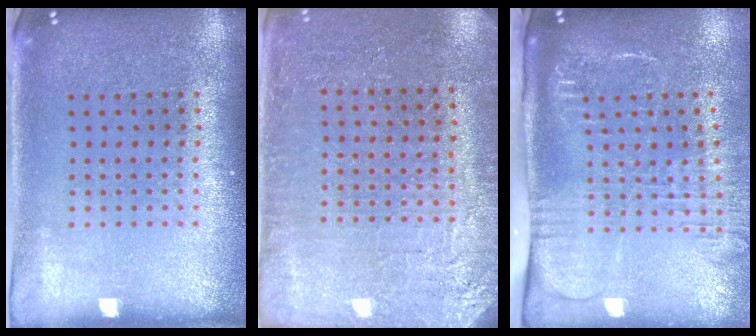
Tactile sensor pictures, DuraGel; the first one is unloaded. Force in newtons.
{"total": 2.9, "press": 2.9, "slide": 0.4}
{"total": 2.7, "press": 2.1, "slide": 1.7}